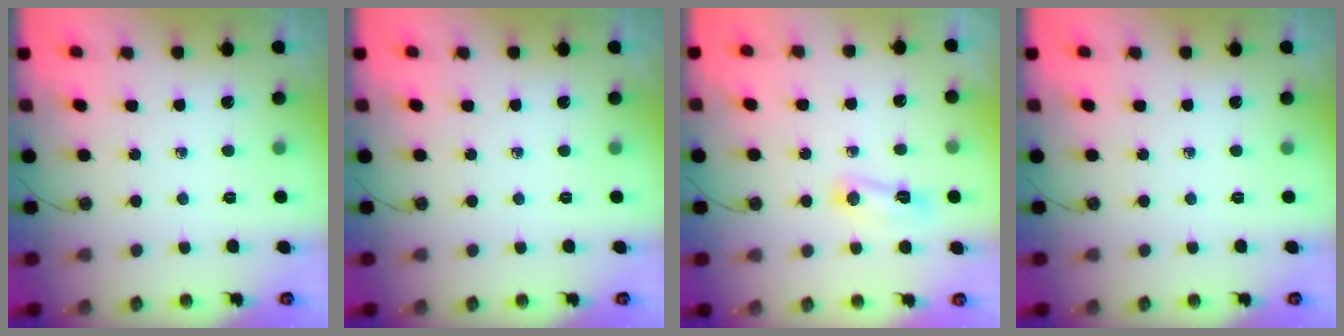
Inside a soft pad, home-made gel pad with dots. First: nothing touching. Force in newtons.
{"total": 0.0}
{"total": 5.3, "press": 5.3, "slide": 0.7}
{"total": 0.0}